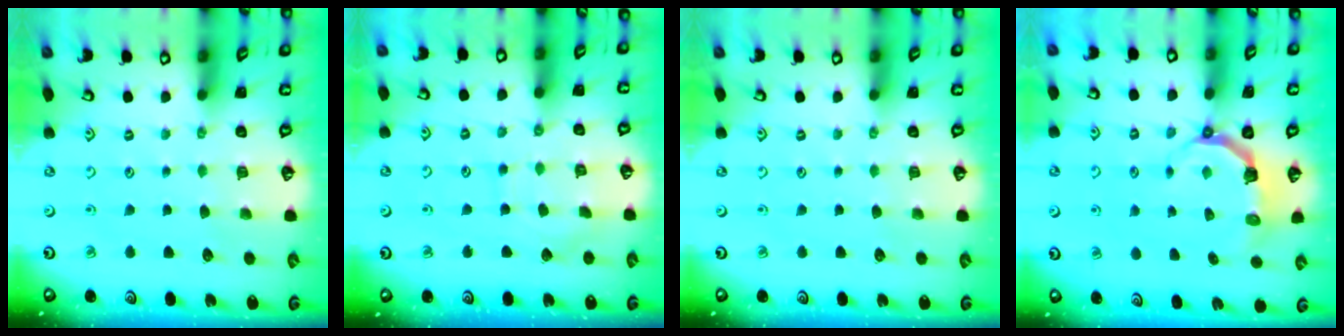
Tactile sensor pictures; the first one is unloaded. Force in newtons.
{"total": 7.9, "press": 7.8, "slide": 0.9}
{"total": 0.0}
{"total": 5.4, "press": 3.7, "slide": 3.9}